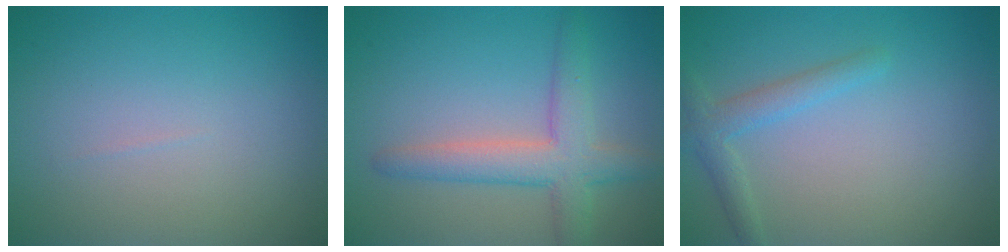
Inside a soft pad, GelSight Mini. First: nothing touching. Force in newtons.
{"total": 4.7, "press": 4.7, "slide": 0.1}
{"total": 2.2, "press": 2.2, "slide": 0.0}